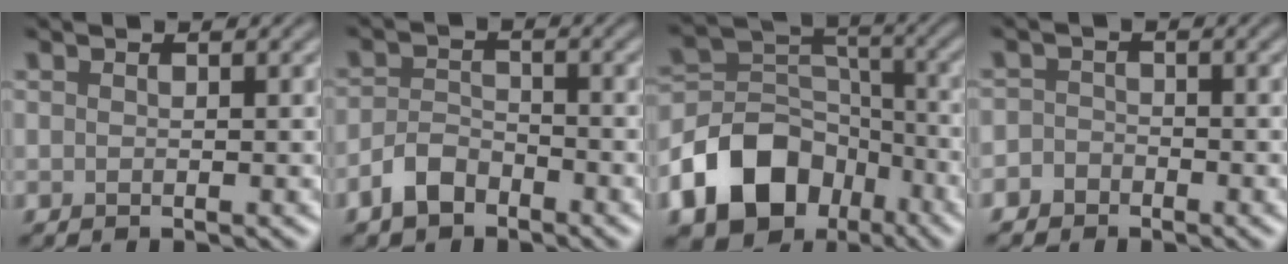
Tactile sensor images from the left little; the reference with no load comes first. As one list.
[{"total": 2.9, "force": [-2.1, 1.5, 1.2], "torque": [-0.024, 0.006, -0.048]}, {"total": 12.0, "force": [-6.4, 8.5, 5.5], "torque": [-0.114, 0.008, -0.120]}, {"total": 2.0, "force": [-1.3, 1.5, 0.1], "torque": [0.023, 0.007, -0.029]}]